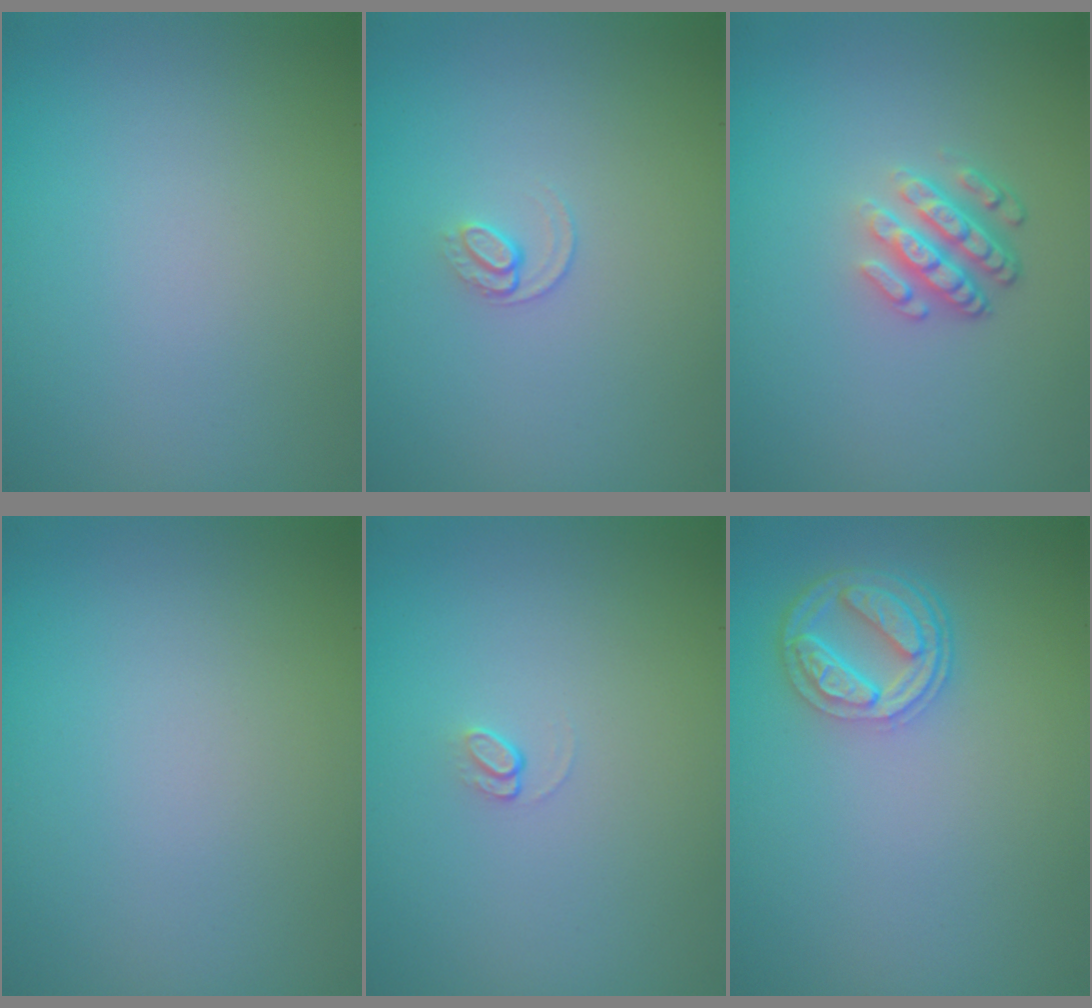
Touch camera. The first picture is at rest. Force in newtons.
{"total": 1.0, "press": 0.6, "slide": 0.8}
{"total": 3.6, "press": 2.6, "slide": 2.5}
{"total": 0.0}
{"total": 0.8, "press": 0.5, "slide": 0.7}
{"total": 4.3, "press": 3.4, "slide": 2.6}